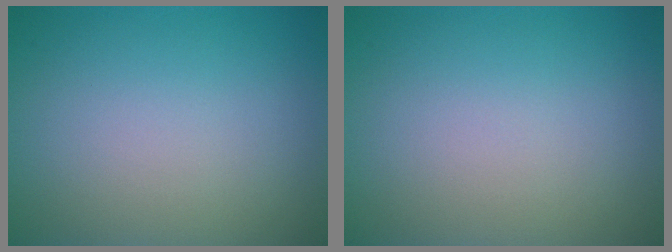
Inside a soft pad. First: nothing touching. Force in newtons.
{"total": 0.0}